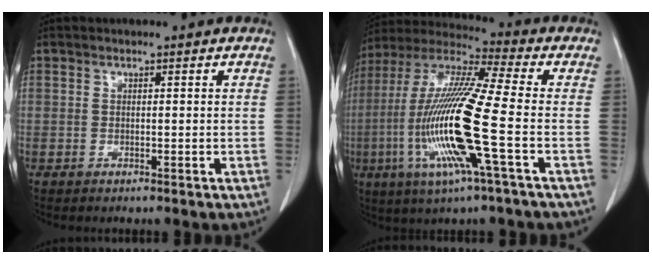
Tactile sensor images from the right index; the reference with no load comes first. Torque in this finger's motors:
{"motor_torque": [2.14, 0.00, 1.05, 0.21]}